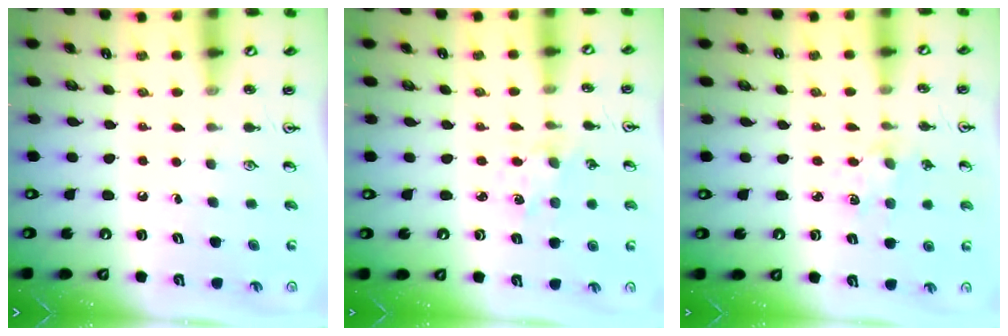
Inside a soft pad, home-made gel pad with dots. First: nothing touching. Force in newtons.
{"total": 0.9, "press": 0.8, "slide": 0.2}
{"total": 2.2, "press": 2.2, "slide": 0.2}